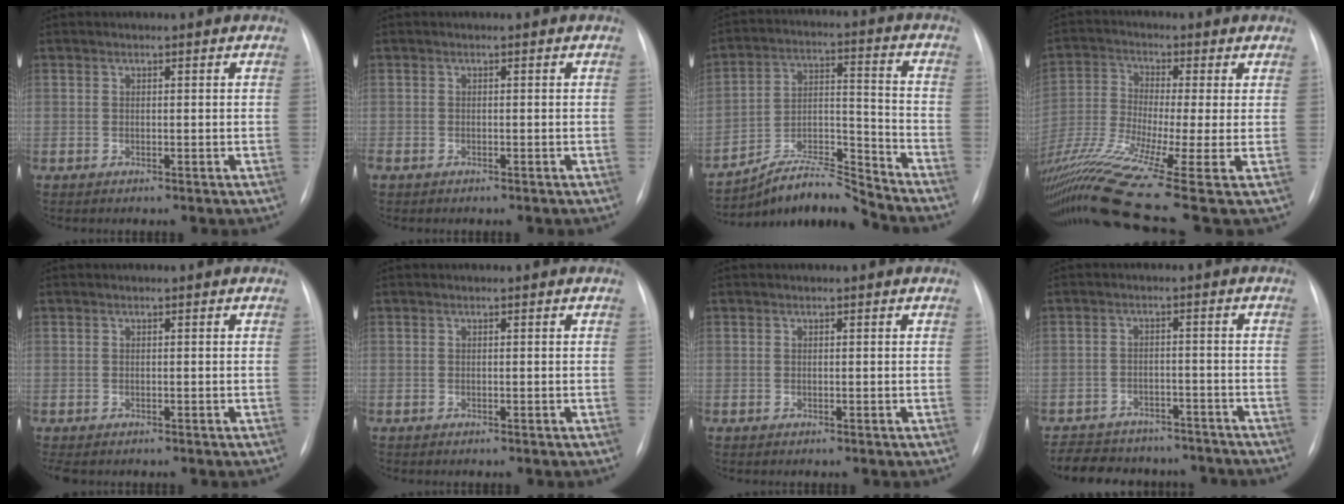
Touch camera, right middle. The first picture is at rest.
{"total": 0.8, "force": [-0.5, 0.5, 0.3], "torque": [-0.010, 0.000, -0.008]}
{"total": 10.9, "force": [-10.6, -0.7, 2.3], "torque": [-0.038, 0.037, -0.190]}
{"total": 15.7, "force": [-8.7, -0.7, 13.0], "torque": [-0.279, -0.040, -0.163]}
{"total": 2.1, "force": [-1.7, 1.0, 0.9], "torque": [-0.008, -0.003, -0.017]}
{"total": 0.0}
{"total": 0.0}
{"total": 15.2, "force": [-13.2, 6.2, 4.1], "torque": [-0.088, 0.013, -0.169]}